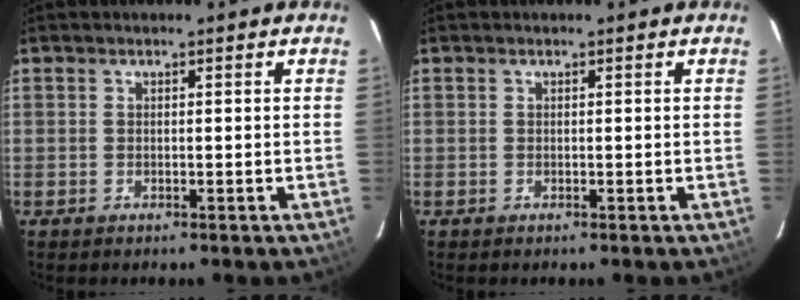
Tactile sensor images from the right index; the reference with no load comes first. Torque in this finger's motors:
{"motor_torque": [0.09, -0.02, 0.08, 0.01]}